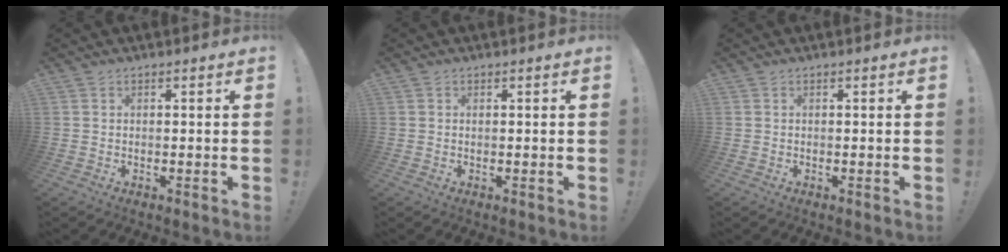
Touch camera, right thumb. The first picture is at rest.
{"total": 0.0}
{"total": 0.0}